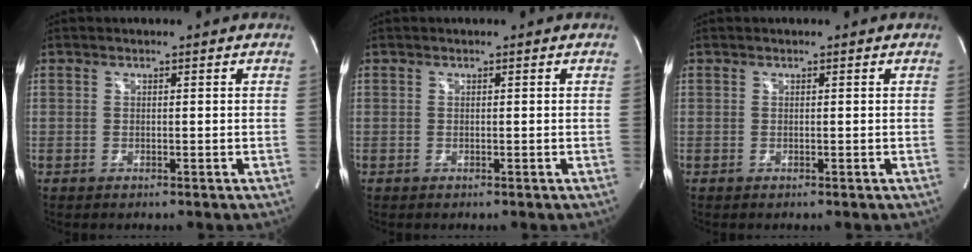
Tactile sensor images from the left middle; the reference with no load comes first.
{"total": 0.0}
{"total": 0.0}